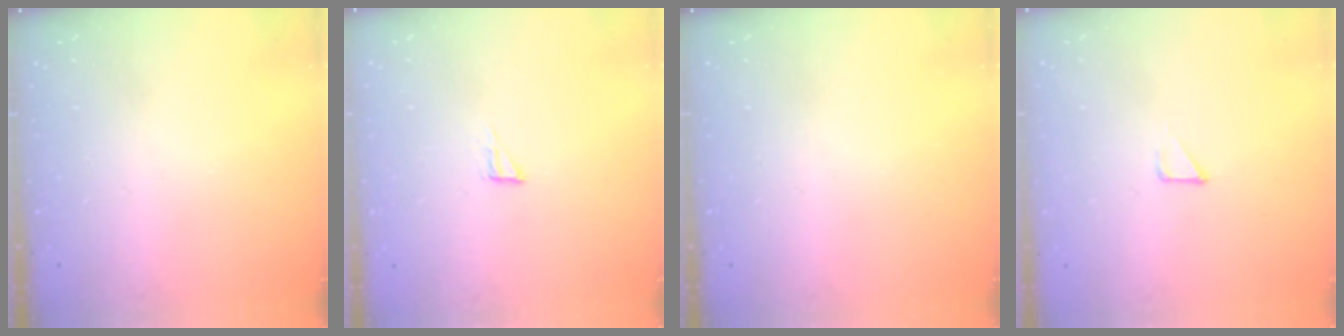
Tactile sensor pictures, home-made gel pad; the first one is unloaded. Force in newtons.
{"total": 3.4, "press": 3.4, "slide": 0.3}
{"total": 0.0}
{"total": 2.9, "press": 2.9, "slide": 0.3}